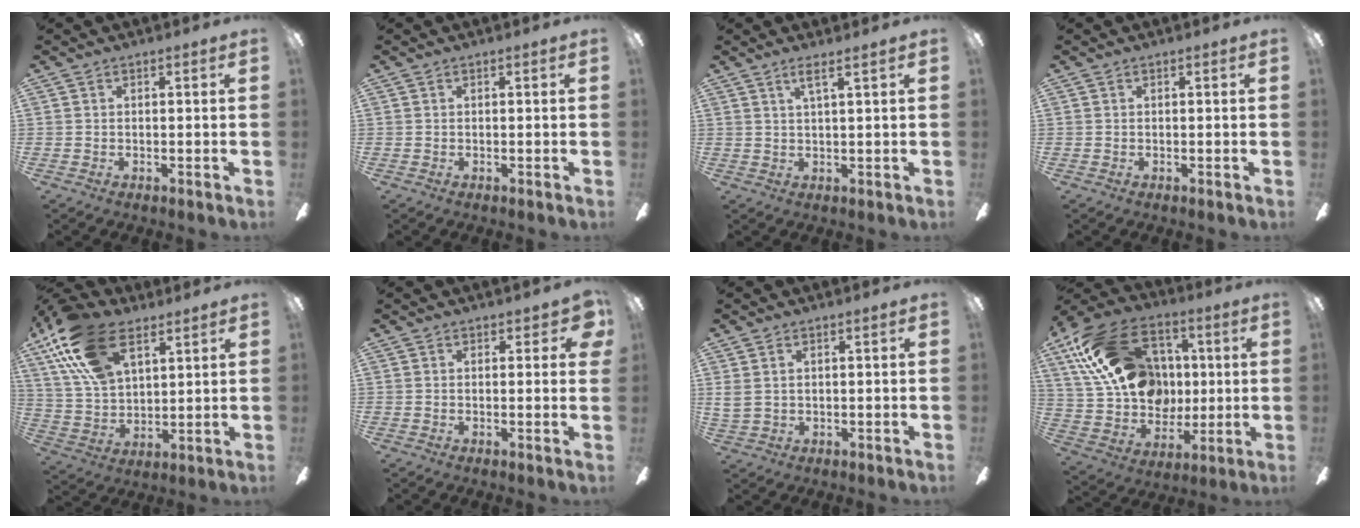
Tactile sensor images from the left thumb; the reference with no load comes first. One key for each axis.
{"total": 0.0}
{"total": 3.2, "fx": 2.2, "fy": -0.2, "fz": 2.4, "tx": -0.053, "ty": -0.001, "tz": 0.036}
{"total": 0.0}
{"total": 20.4, "fx": 11.2, "fy": 11.1, "fz": 12.9, "tx": -0.268, "ty": -0.034, "tz": 0.204}
{"total": 3.4, "fx": 1.7, "fy": 1.7, "fz": 2.4, "tx": -0.016, "ty": -0.006, "tz": 0.025}
{"total": 2.7, "fx": 1.3, "fy": 1.8, "fz": 1.6, "tx": -0.034, "ty": 0.004, "tz": 0.023}
{"total": 25.0, "fx": 7.1, "fy": 18.5, "fz": 15.3, "tx": -0.279, "ty": 0.003, "tz": 0.139}